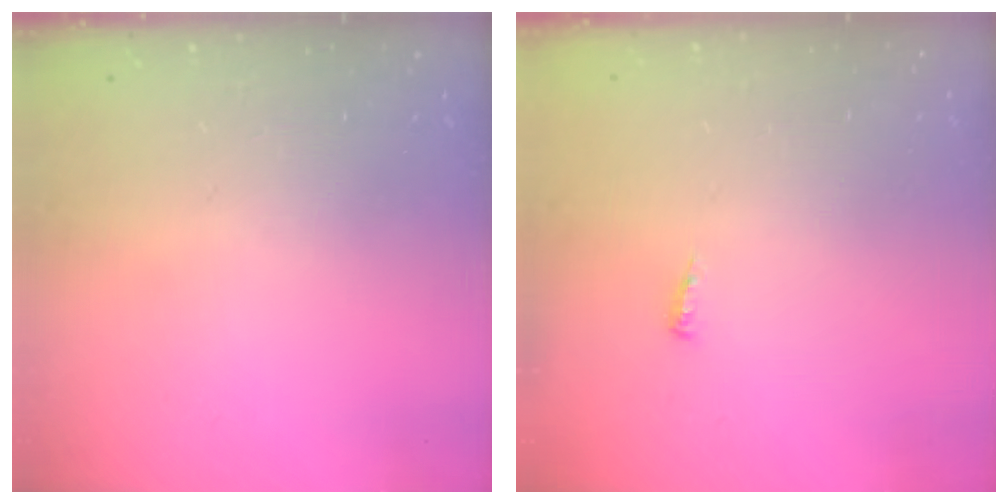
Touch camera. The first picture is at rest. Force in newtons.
{"total": 4.9, "press": 4.9, "slide": 0.5}